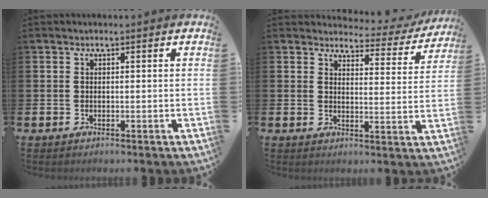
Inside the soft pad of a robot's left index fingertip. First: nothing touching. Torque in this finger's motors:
{"motor_torque": [0.26, -0.26, 0.15, 0.02]}